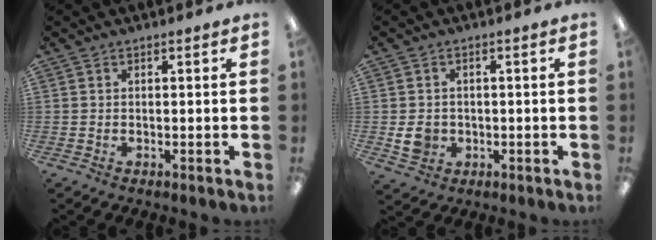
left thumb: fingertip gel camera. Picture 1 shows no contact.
{"total": 4.7, "force": [-0.6, 4.1, 2.2], "torque": [-0.031, -0.001, -0.010]}